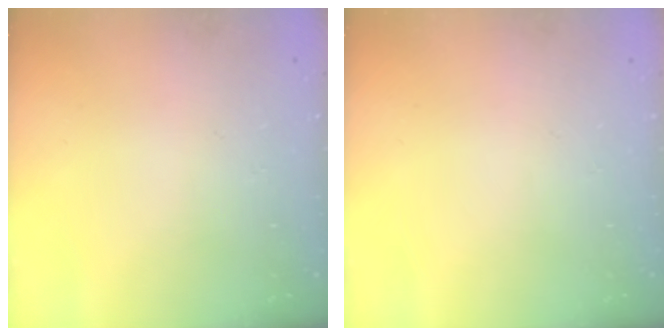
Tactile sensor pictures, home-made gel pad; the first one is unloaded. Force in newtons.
{"total": 0.0}